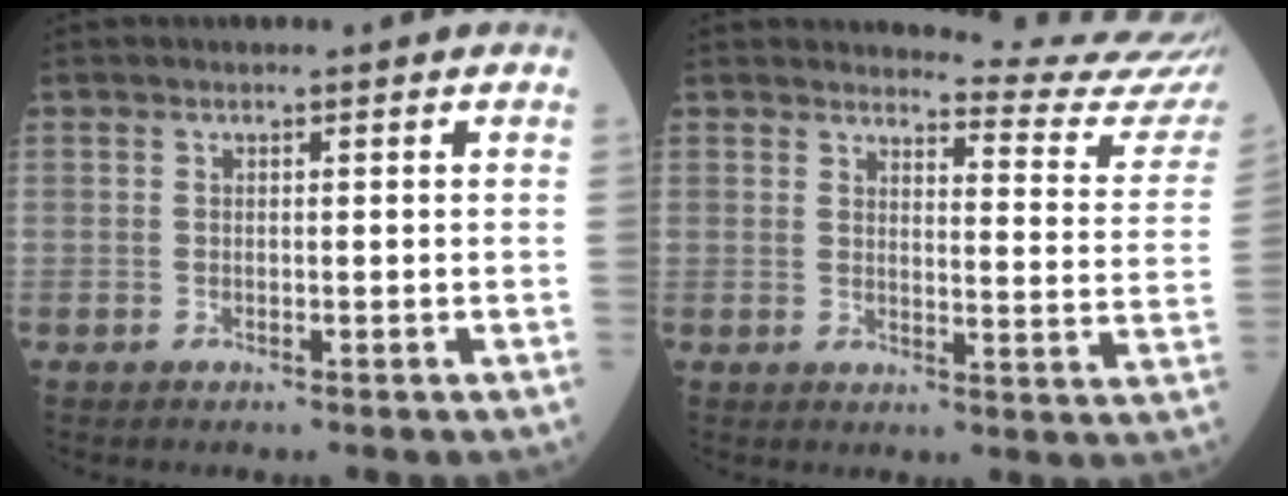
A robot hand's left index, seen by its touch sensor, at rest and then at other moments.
{"total": 15.0, "force": [15.0, -0.8, 1.5], "torque": [-0.006, -0.133, 0.143]}